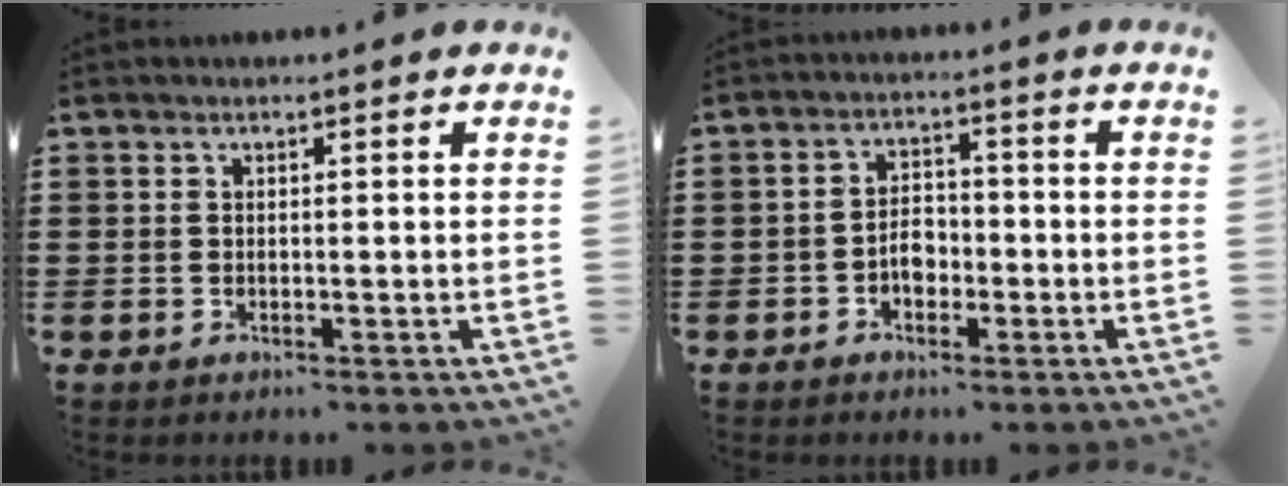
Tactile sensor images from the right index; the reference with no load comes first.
{"total": 3.5, "force": [-1.3, 2.5, 2.2], "torque": [-0.044, 0.006, -0.026]}